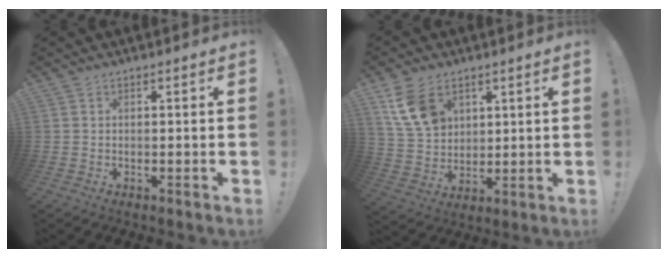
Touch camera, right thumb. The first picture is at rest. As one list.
[{"total": 12.9, "force": [6.4, 9.0, 6.7], "torque": [-0.110, -0.020, 0.130]}]